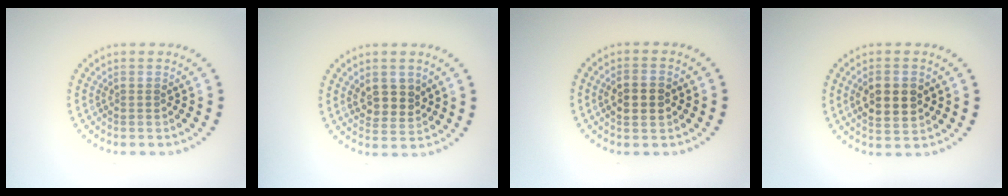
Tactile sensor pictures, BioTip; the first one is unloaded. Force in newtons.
{"total": 2.9, "press": 2.7, "slide": 0.9}
{"total": 2.8, "press": 2.8, "slide": 0.2}
{"total": 4.3, "press": 4.3, "slide": 0.2}